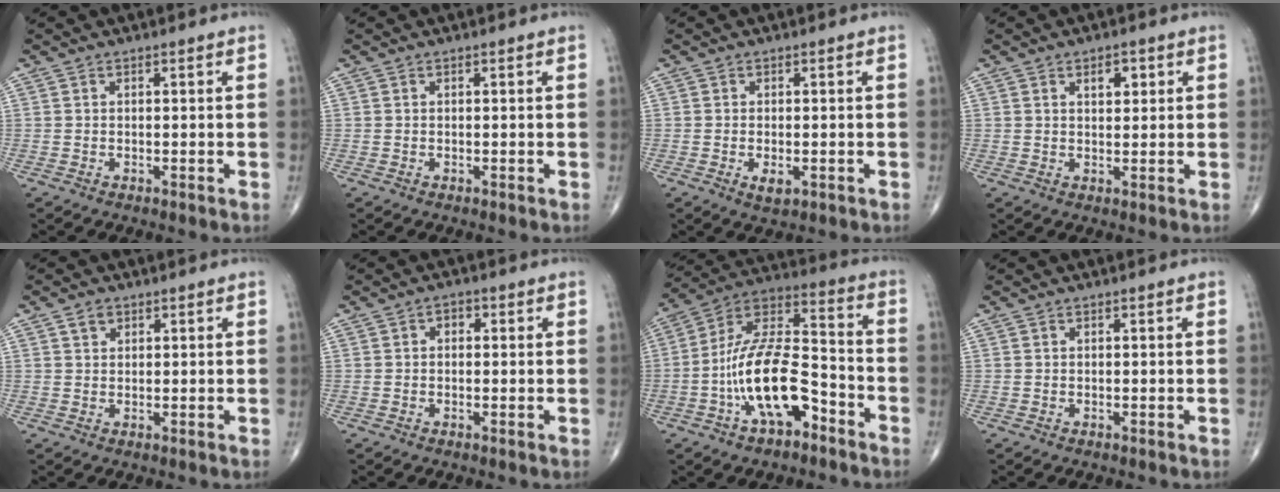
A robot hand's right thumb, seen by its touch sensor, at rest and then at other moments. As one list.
[{"total": 0.0}, {"total": 2.7, "force": [-0.8, 1.3, 2.2], "torque": [-0.034, -0.004, -0.010]}, {"total": 3.3, "force": [1.4, 1.9, 2.4], "torque": [-0.020, -0.005, 0.020]}, {"total": 2.1, "force": [1.1, 1.5, 0.9], "torque": [-0.007, -0.003, 0.016]}, {"total": 2.0, "force": [0.4, 1.4, 1.3], "torque": [-0.006, 0.007, -0.001]}, {"total": 17.3, "force": [-6.8, 8.0, 13.8], "torque": [-0.246, 0.062, -0.122]}, {"total": 0.0}]